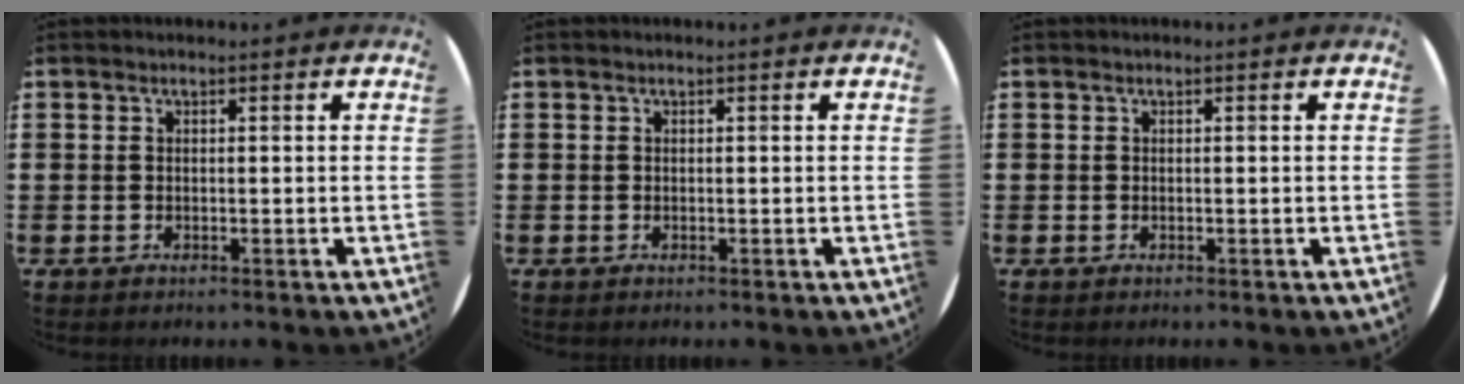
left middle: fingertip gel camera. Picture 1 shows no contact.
{"total": 0.0}
{"total": 0.0}